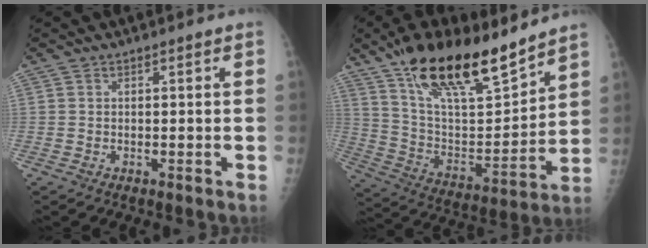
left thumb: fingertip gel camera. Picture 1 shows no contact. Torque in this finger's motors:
{"motor_torque": [1.56, 0.52, 1.48, -1.29, 0.43]}